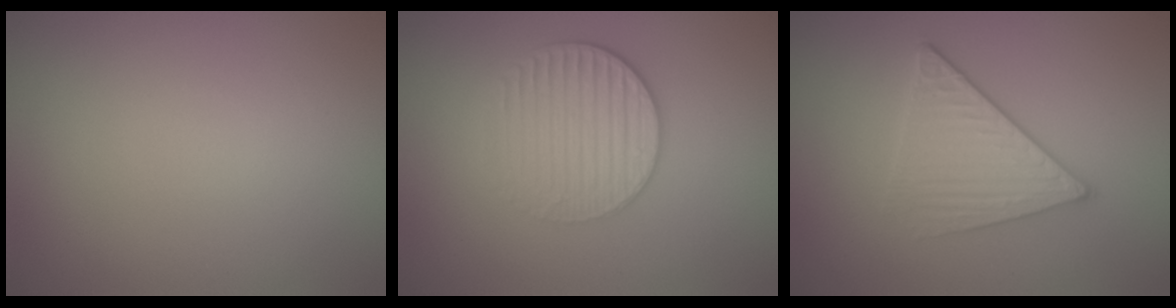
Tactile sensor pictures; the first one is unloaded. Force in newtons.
{"total": 3.1, "press": 2.7, "slide": 1.4}
{"total": 3.3, "press": 3.0, "slide": 1.3}